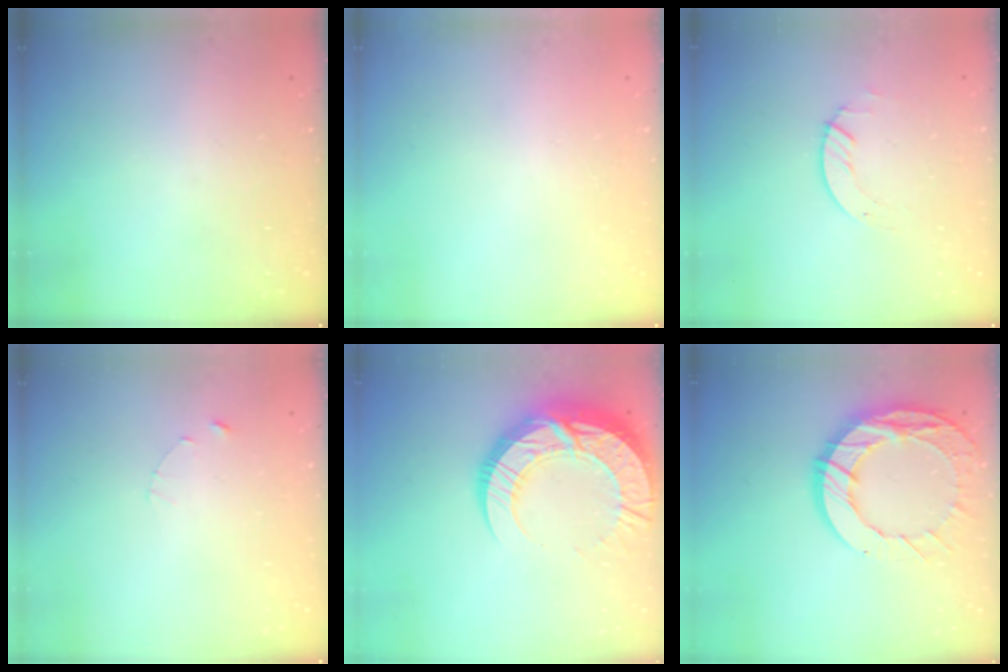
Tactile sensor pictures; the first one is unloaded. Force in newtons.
{"total": 0.0}
{"total": 1.3, "press": 1.2, "slide": 0.1}
{"total": 1.0, "press": 1.0, "slide": 0.2}
{"total": 22.5, "press": 22.4, "slide": 1.8}
{"total": 16.4, "press": 16.4, "slide": 1.3}